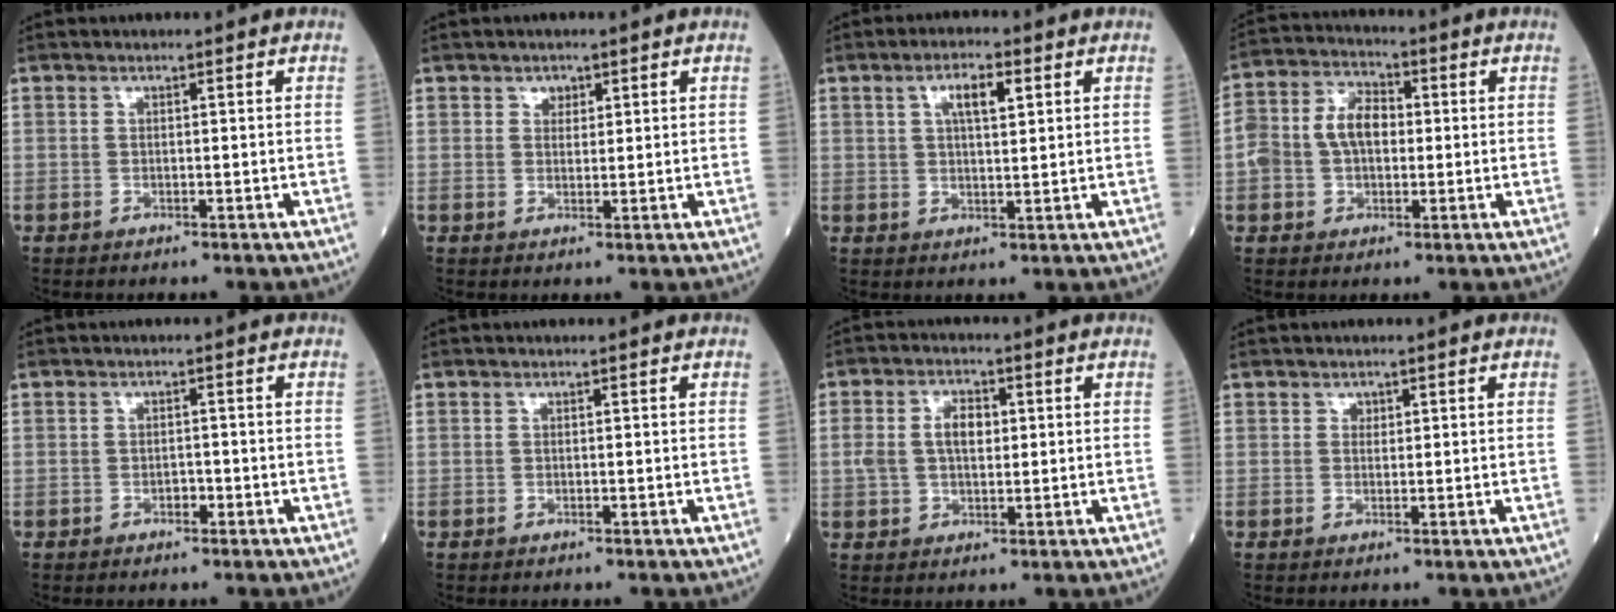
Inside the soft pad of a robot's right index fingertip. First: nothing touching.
{"total": 1.6, "force": [0.9, 1.2, 0.6], "torque": [-0.002, -0.002, 0.012]}
{"total": 4.9, "force": [2.0, 1.3, 4.2], "torque": [-0.076, 0.005, 0.034]}
{"total": 8.6, "force": [0.1, 5.5, 6.6], "torque": [-0.141, 0.033, 0.002]}
{"total": 1.3, "force": [-0.7, 0.7, 0.8], "torque": [-0.011, 0.001, -0.011]}
{"total": 0.0}
{"total": 5.6, "force": [0.8, 3.2, 4.6], "torque": [-0.096, 0.017, 0.018]}
{"total": 0.7, "force": [0.4, 0.6, 0.2], "torque": [0.003, -0.002, 0.004]}